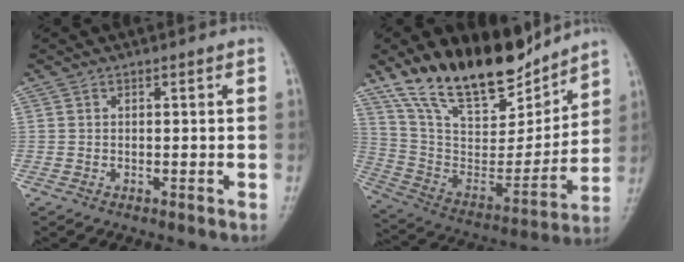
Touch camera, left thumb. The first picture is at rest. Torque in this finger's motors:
{"motor_torque": [3.57, 1.44, 1.37, -1.40, 0.45]}